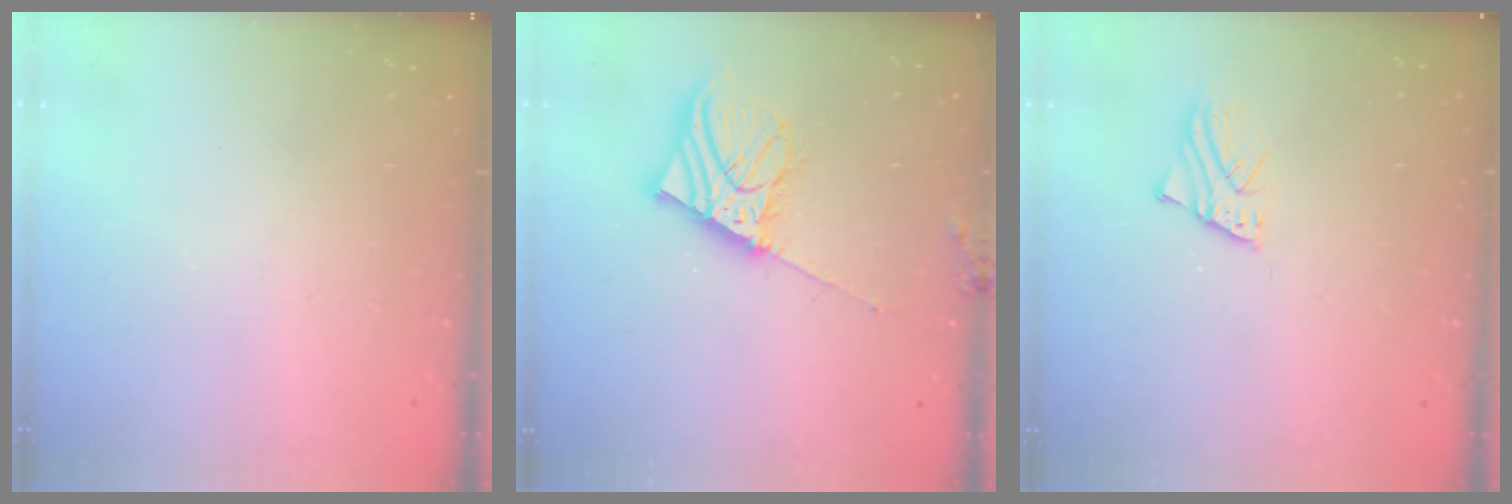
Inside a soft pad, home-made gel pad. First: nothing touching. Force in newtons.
{"total": 9.7, "press": 9.5, "slide": 1.7}
{"total": 2.0, "press": 2.0, "slide": 0.2}